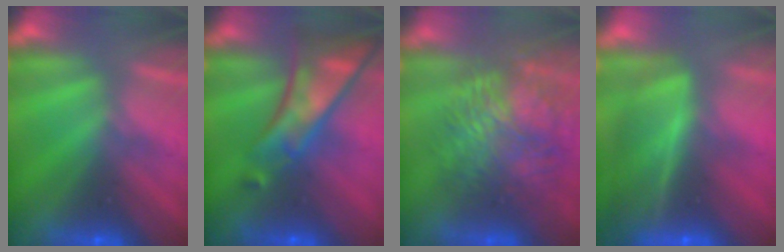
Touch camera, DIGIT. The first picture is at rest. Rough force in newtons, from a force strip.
{"total": 5.8}
{"total": 9.8}
{"total": 9.3}